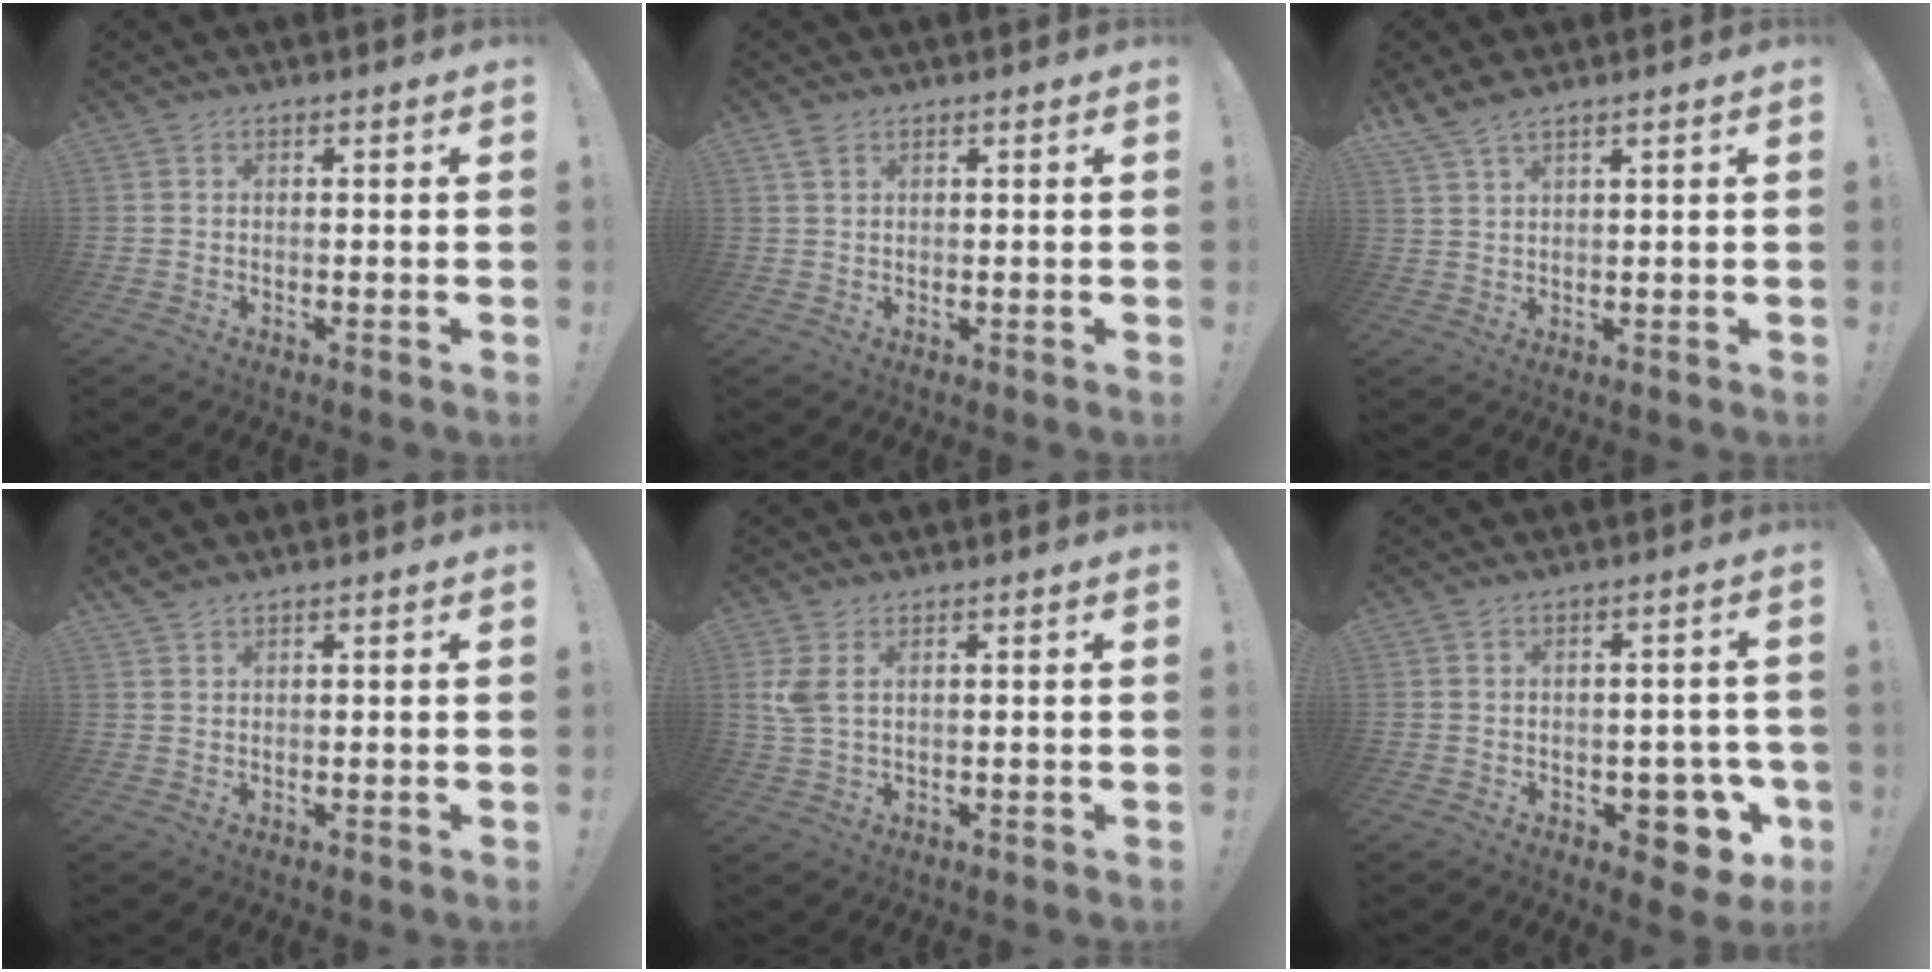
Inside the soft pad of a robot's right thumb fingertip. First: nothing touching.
{"total": 2.3, "force": [1.5, 1.1, 1.4], "torque": [-0.021, -0.002, 0.026]}
{"total": 4.3, "force": [3.7, 0.4, 2.1], "torque": [-0.052, -0.015, 0.070]}
{"total": 1.7, "force": [1.5, 0.3, 0.8], "torque": [-0.021, -0.004, 0.029]}
{"total": 4.3, "force": [1.5, 1.8, 3.6], "torque": [-0.069, -0.003, 0.026]}
{"total": 8.7, "force": [-3.3, 5.4, 5.9], "torque": [-0.052, 0.020, -0.046]}